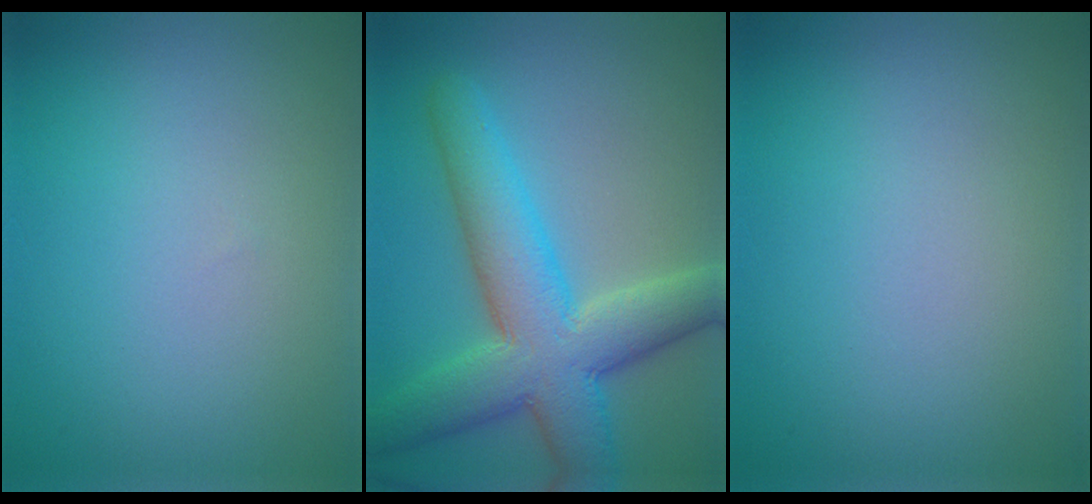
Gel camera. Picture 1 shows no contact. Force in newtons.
{"total": 8.9, "press": 8.9, "slide": 0.3}
{"total": 0.0}